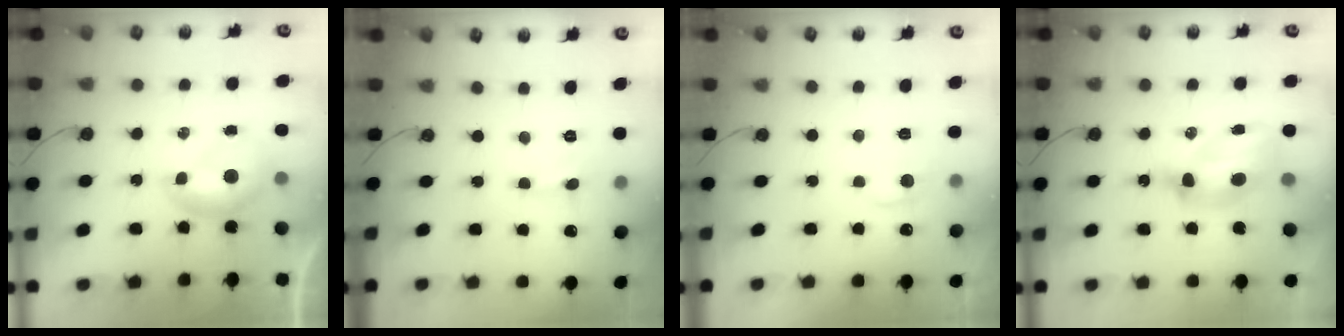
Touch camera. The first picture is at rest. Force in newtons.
{"total": 0.6, "press": 0.5, "slide": 0.3}
{"total": 0.9, "press": 0.5, "slide": 0.7}
{"total": 8.5, "press": 8.4, "slide": 1.0}